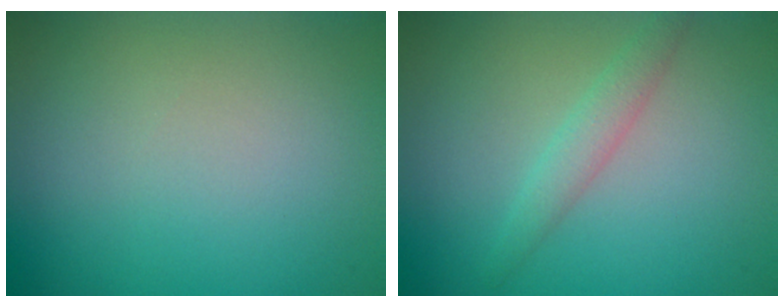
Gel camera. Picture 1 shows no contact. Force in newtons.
{"total": 1.9, "press": 1.9, "slide": 0.0}